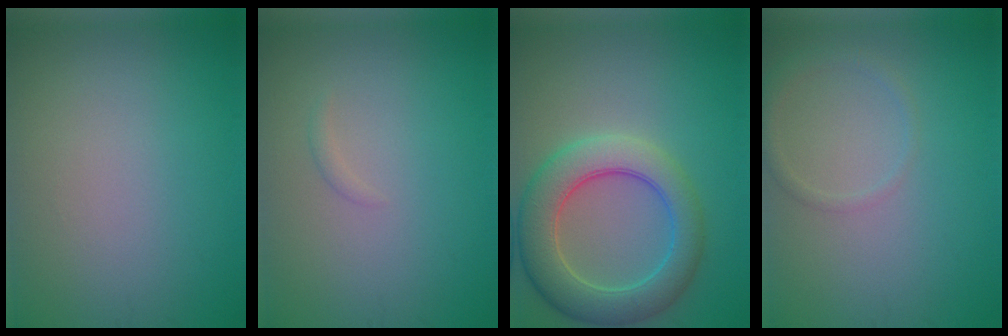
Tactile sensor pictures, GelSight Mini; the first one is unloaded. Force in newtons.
{"total": 0.5, "press": 0.5, "slide": 0.0}
{"total": 6.8, "press": 6.8, "slide": 0.5}
{"total": 1.4, "press": 1.4, "slide": 0.1}